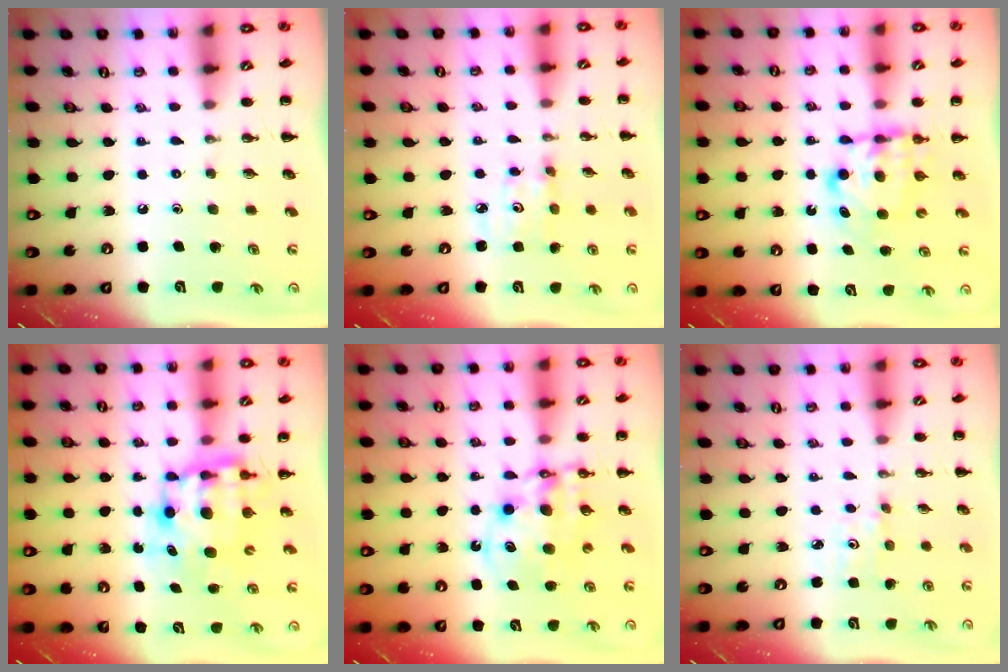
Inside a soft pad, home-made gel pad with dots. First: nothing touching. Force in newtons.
{"total": 2.8, "press": 2.8, "slide": 0.4}
{"total": 6.2, "press": 6.2, "slide": 0.5}
{"total": 8.8, "press": 8.5, "slide": 2.1}
{"total": 10.5, "press": 10.2, "slide": 2.6}
{"total": 2.9, "press": 2.8, "slide": 0.8}